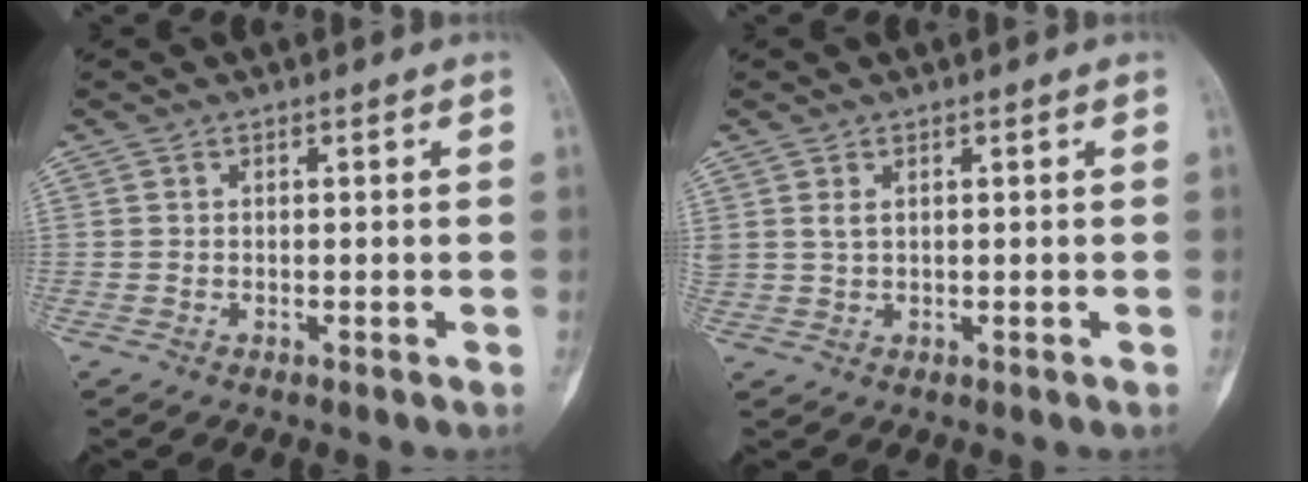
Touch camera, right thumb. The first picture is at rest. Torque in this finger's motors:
{"motor_torque": [-0.86, 0.21, 0.24, -0.10, 0.01]}